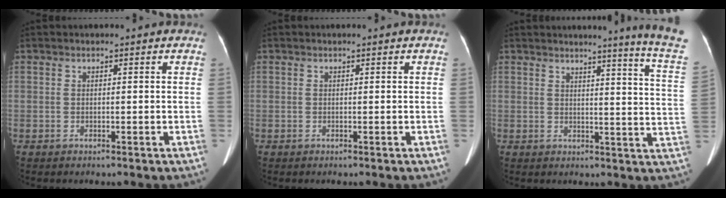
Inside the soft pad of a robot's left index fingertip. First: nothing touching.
{"total": 0.0}
{"total": 11.9, "force": [10.3, -2.7, 5.3], "torque": [-0.063, -0.108, 0.094]}